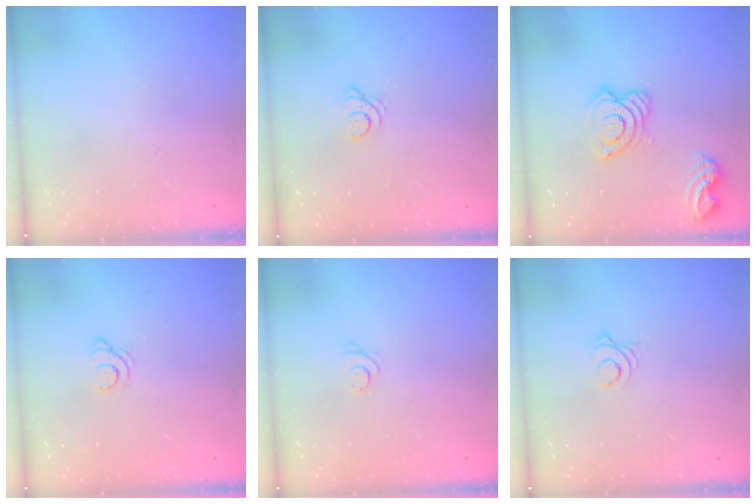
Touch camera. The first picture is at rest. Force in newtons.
{"total": 3.2, "press": 3.1, "slide": 0.5}
{"total": 14.9, "press": 14.8, "slide": 1.6}
{"total": 3.2, "press": 3.1, "slide": 0.5}
{"total": 2.3, "press": 2.3, "slide": 0.3}
{"total": 2.2, "press": 2.2, "slide": 0.3}